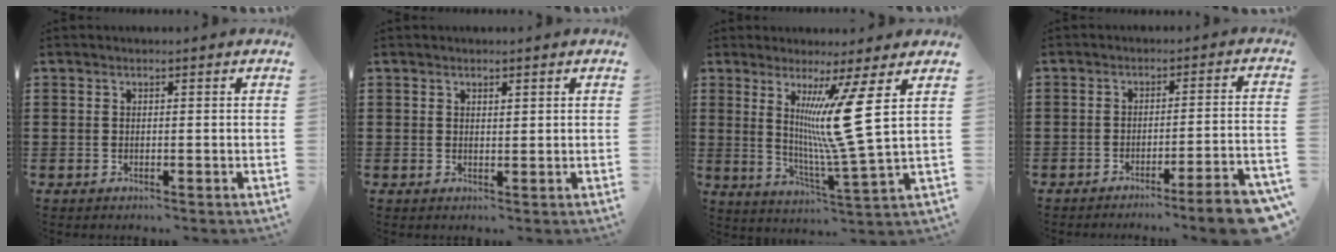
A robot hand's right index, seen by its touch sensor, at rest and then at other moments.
{"total": 0.9, "force": [0.7, 0.4, 0.4], "torque": [-0.007, 0.003, 0.013]}
{"total": 11.7, "force": [3.4, -1.0, 11.1], "torque": [-0.213, -0.017, 0.049]}
{"total": 5.9, "force": [-4.6, -0.5, 3.6], "torque": [-0.056, -0.013, -0.087]}